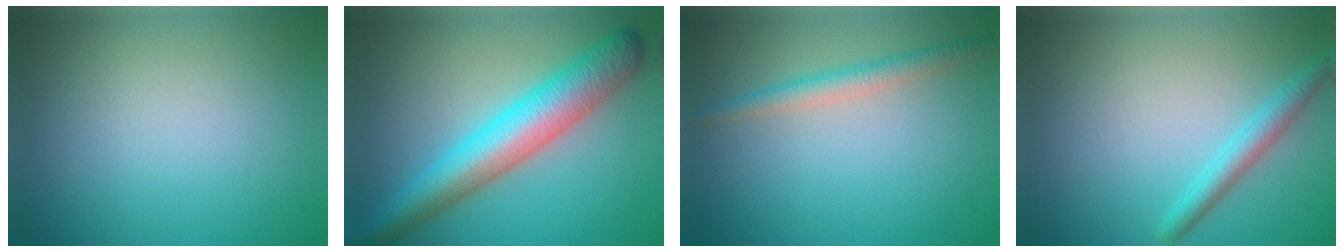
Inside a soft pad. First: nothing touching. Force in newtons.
{"total": 8.1, "press": 8.1, "slide": 0.1}
{"total": 2.4, "press": 2.4, "slide": 0.0}
{"total": 2.3, "press": 2.3, "slide": 0.1}